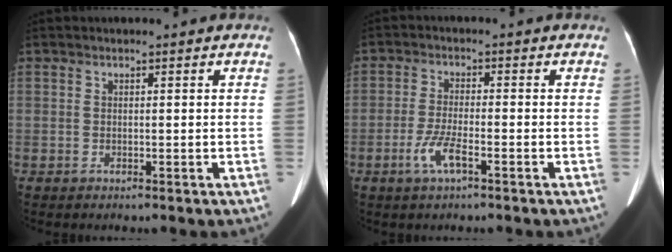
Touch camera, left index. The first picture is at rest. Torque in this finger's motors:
{"motor_torque": [0.64, 0.40, 0.26, 0.09]}